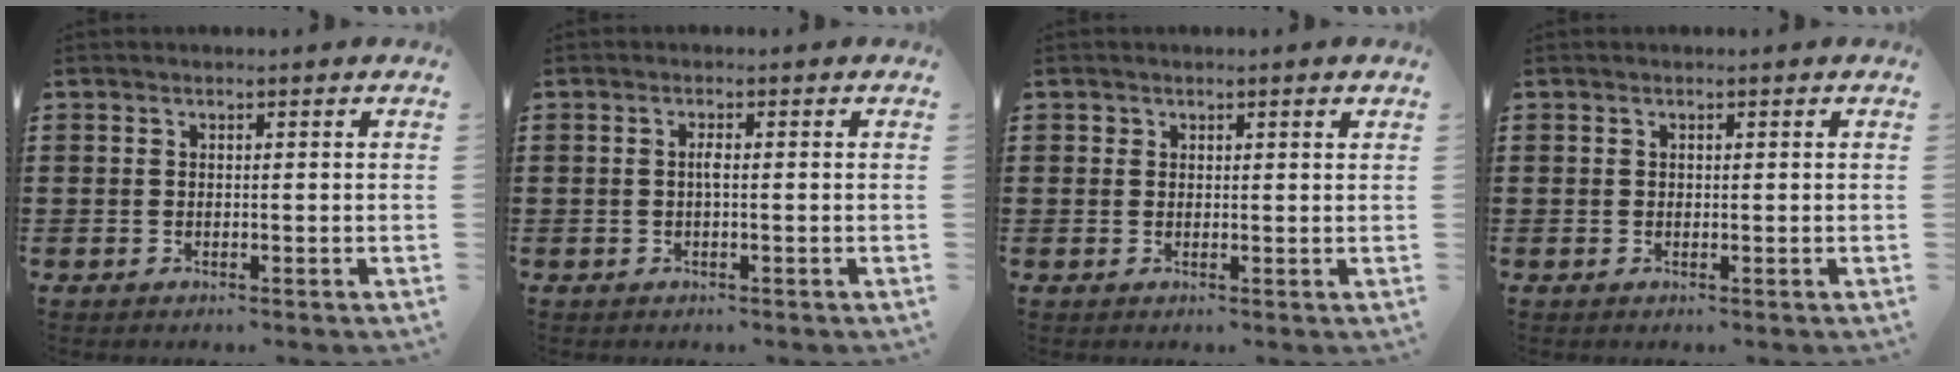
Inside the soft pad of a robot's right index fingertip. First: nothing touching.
{"total": 1.3, "force": [-0.2, 0.2, 1.3], "torque": [-0.026, -0.001, -0.003]}
{"total": 0.7, "force": [0.4, 0.5, 0.2], "torque": [-0.006, 0.002, 0.009]}
{"total": 0.0}